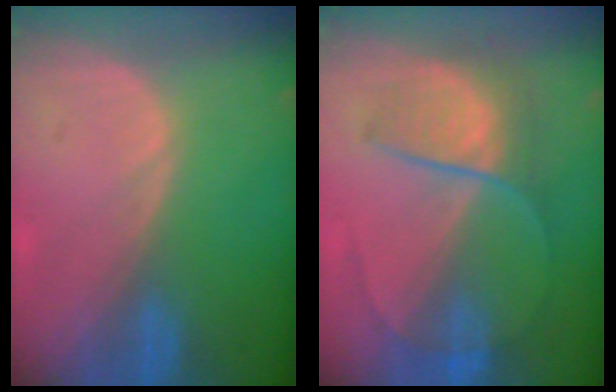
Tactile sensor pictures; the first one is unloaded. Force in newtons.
{"total": 6.8, "press": 6.6, "slide": 1.6}